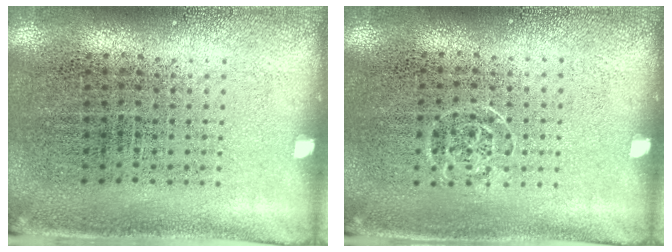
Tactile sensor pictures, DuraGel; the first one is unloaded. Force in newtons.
{"total": 0.6, "press": 0.5, "slide": 0.3}